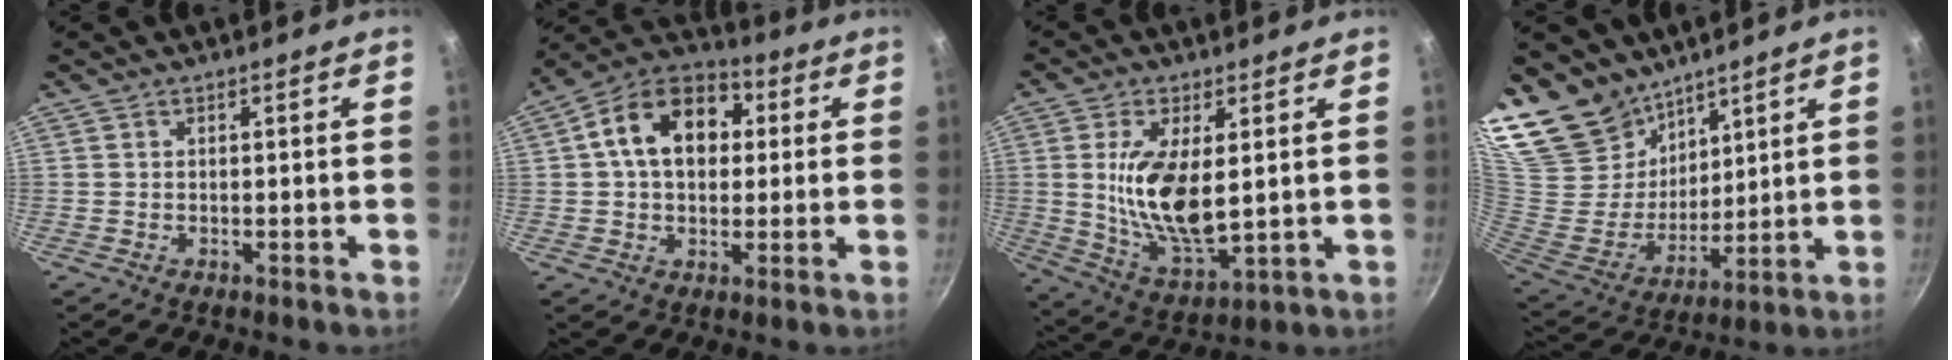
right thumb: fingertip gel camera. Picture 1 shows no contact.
{"total": 15.5, "force": [3.0, 11.0, 10.6], "torque": [-0.138, 0.026, 0.027]}
{"total": 14.0, "force": [1.9, 6.2, 12.4], "torque": [-0.230, -0.021, 0.046]}
{"total": 21.2, "force": [16.3, 11.3, 7.6], "torque": [-0.135, -0.074, 0.331]}